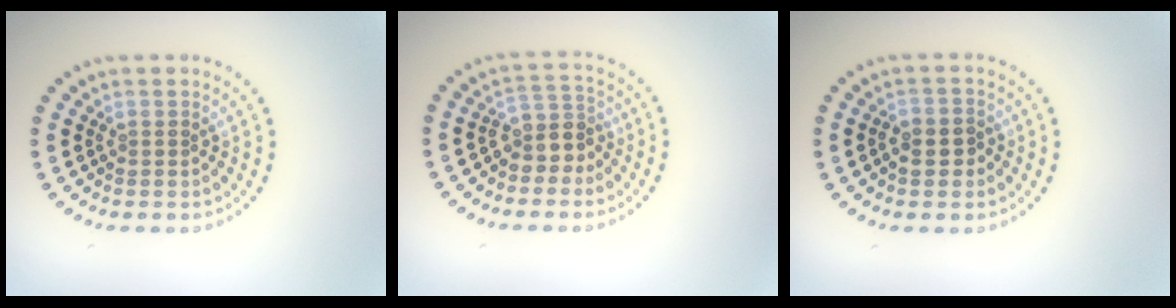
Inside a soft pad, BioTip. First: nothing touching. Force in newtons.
{"total": 3.0, "press": 2.4, "slide": 1.8}
{"total": 2.3, "press": 2.2, "slide": 0.7}